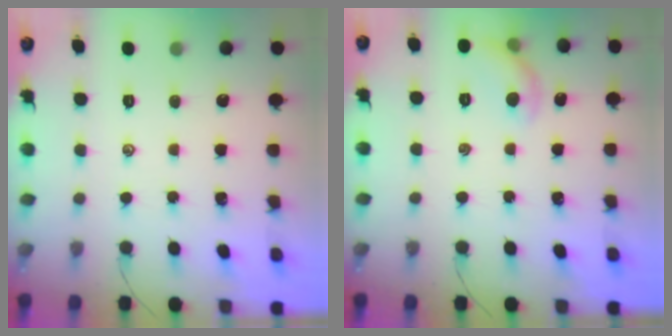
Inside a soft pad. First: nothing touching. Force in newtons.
{"total": 6.9, "press": 6.8, "slide": 0.9}